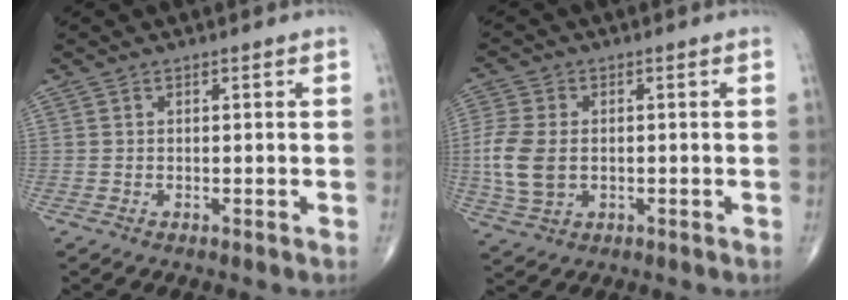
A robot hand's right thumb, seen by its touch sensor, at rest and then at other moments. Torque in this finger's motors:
{"motor_torque": [-0.17, 0.56, 0.85, 0.20, 0.02]}